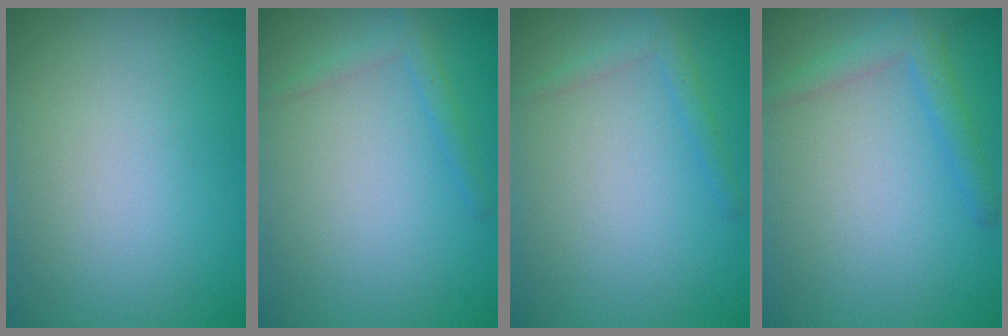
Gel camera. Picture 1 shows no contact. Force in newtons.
{"total": 1.3, "press": 1.3, "slide": 0.1}
{"total": 1.3, "press": 1.3, "slide": 0.1}
{"total": 2.4, "press": 2.4, "slide": 0.1}